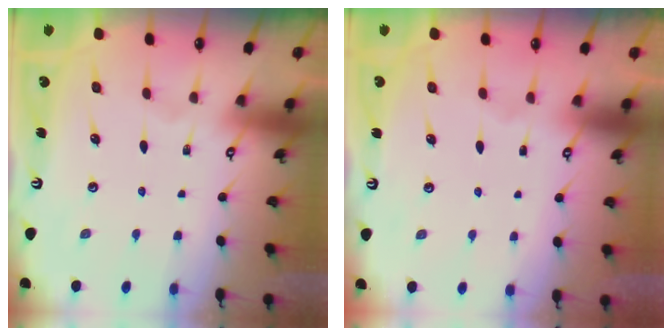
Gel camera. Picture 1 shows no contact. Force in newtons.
{"total": 1.2, "press": 1.2, "slide": 0.1}